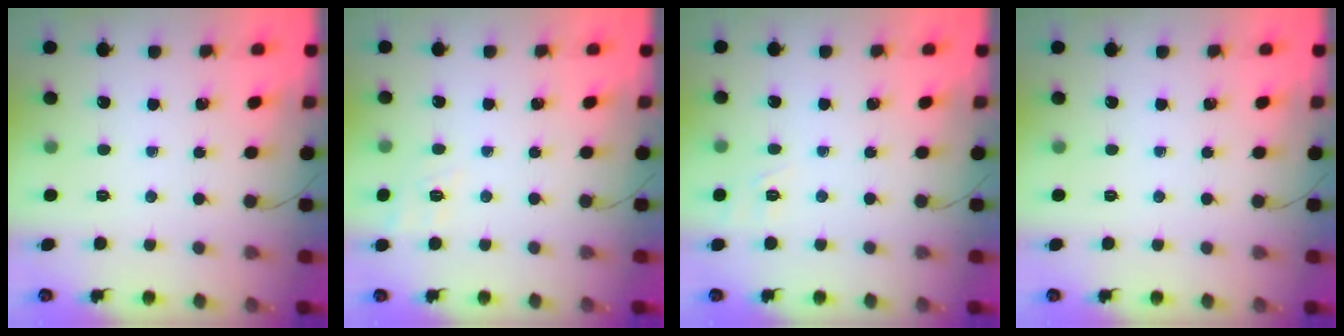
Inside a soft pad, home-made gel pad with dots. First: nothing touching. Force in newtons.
{"total": 9.4, "press": 9.1, "slide": 2.4}
{"total": 1.6, "press": 0.2, "slide": 1.6}
{"total": 0.0}